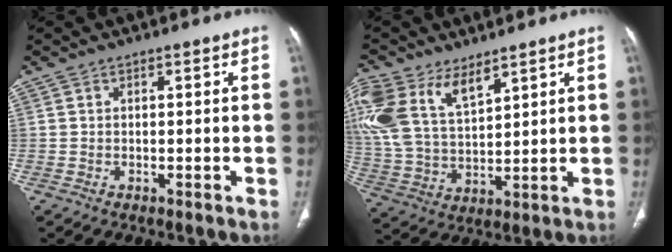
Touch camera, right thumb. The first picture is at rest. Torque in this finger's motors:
{"motor_torque": [0.15, 0.32, 1.14, 0.94, 0.18]}